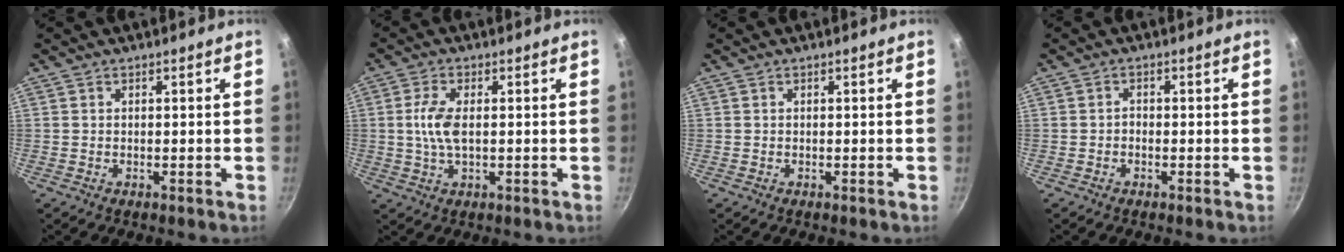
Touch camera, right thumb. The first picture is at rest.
{"total": 5.8, "force": [0.4, 2.5, 5.2], "torque": [-0.117, 0.002, 0.005]}
{"total": 0.0}
{"total": 0.9, "force": [-0.6, 0.6, 0.5], "torque": [-0.009, 0.006, -0.015]}